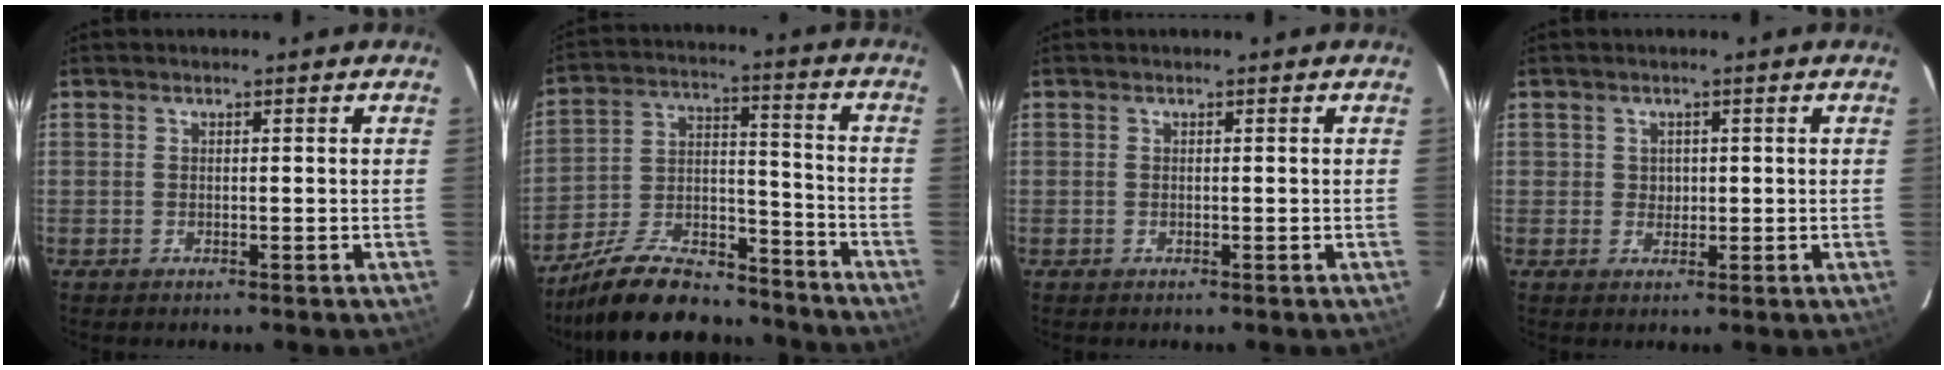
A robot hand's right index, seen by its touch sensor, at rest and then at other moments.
{"total": 21.1, "force": [-17.3, 7.6, 9.5], "torque": [-0.186, 0.020, -0.263]}
{"total": 0.0}
{"total": 1.7, "force": [0.3, 1.7, 0.3], "torque": [-0.001, 0.003, 0.005]}